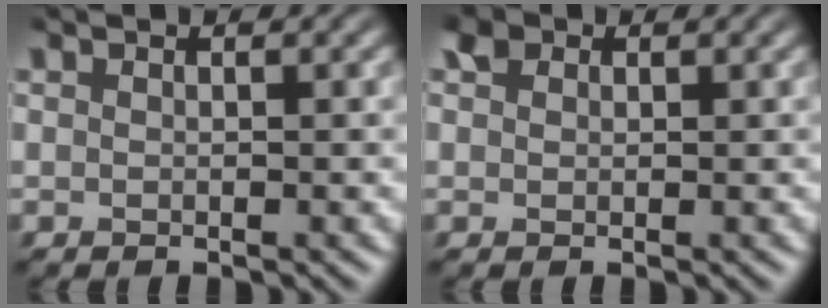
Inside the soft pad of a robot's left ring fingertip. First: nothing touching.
{"total": 1.3, "force": [0.4, 1.2, 0.5], "torque": [-0.013, 0.004, 0.002]}